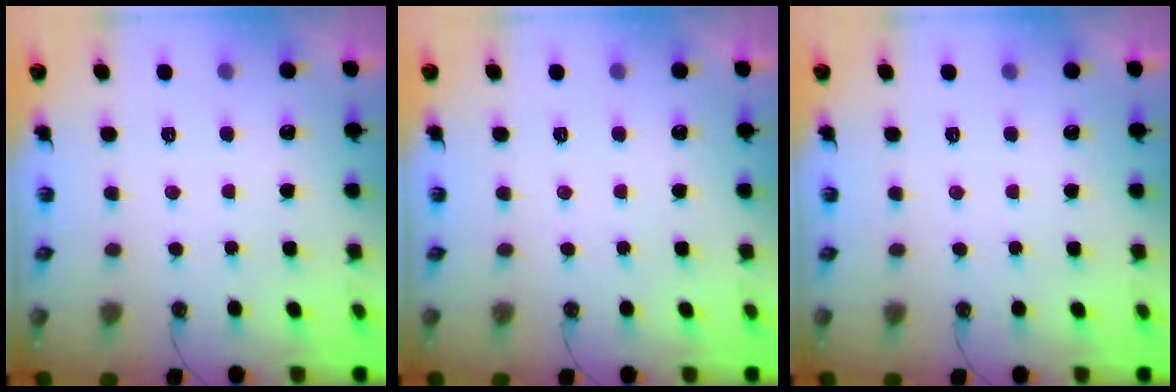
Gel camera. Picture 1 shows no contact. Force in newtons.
{"total": 0.0}
{"total": 0.0}